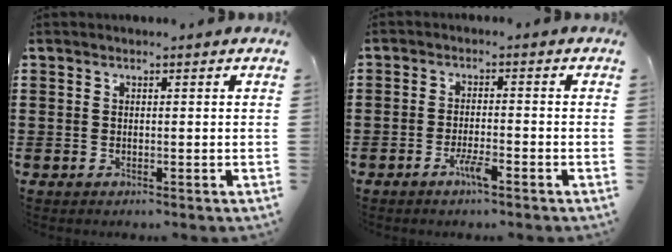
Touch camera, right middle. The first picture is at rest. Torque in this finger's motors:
{"motor_torque": [0.99, -0.22, 0.13, 0.06]}